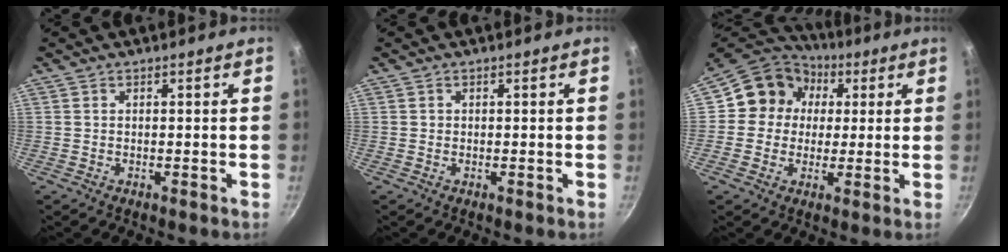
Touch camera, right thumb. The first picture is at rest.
{"total": 0.0}
{"total": 12.4, "force": [2.2, 11.2, 4.7], "torque": [-0.046, 0.023, 0.017]}